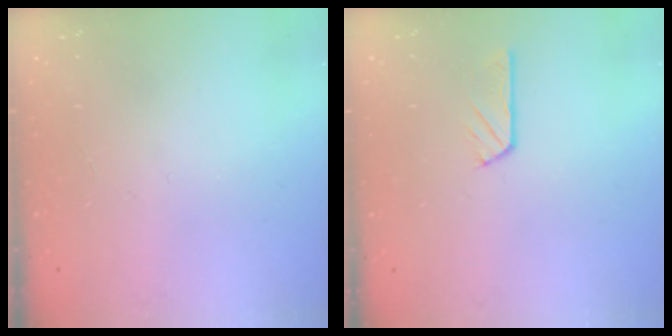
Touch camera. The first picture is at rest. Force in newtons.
{"total": 3.0, "press": 3.0, "slide": 0.4}